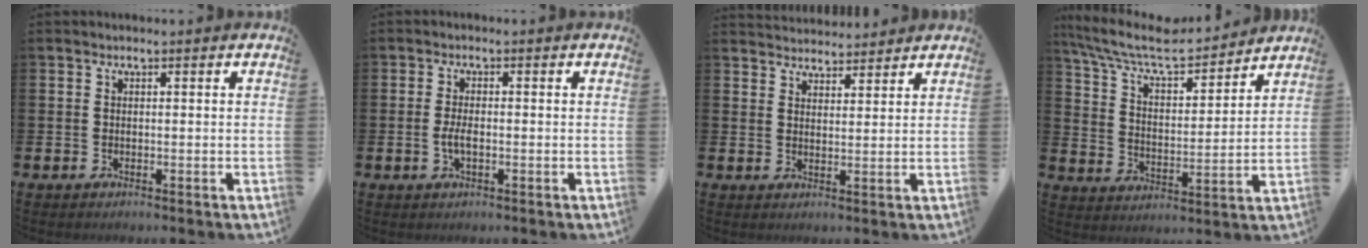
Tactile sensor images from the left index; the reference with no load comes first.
{"total": 2.4, "force": [-0.5, 1.0, 2.1], "torque": [-0.039, 0.001, -0.010]}
{"total": 3.8, "force": [3.7, 0.7, -0.4], "torque": [-0.002, -0.016, 0.068]}
{"total": 9.1, "force": [8.1, 2.1, 3.6], "torque": [-0.112, -0.047, 0.139]}